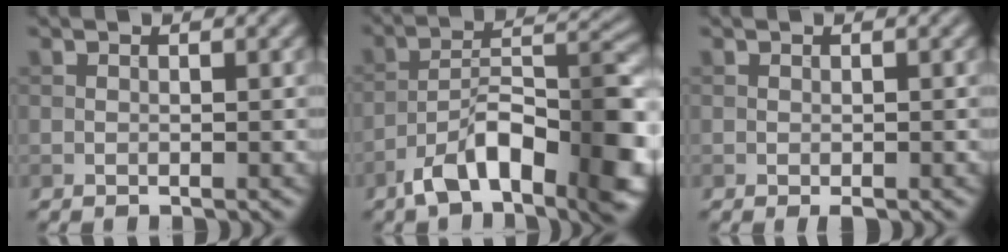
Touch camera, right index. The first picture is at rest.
{"total": 11.1, "force": [-6.1, 4.4, 8.2], "torque": [-0.127, 0.009, -0.109]}
{"total": 0.8, "force": [-0.5, 0.2, 0.6], "torque": [-0.010, -0.002, -0.006]}